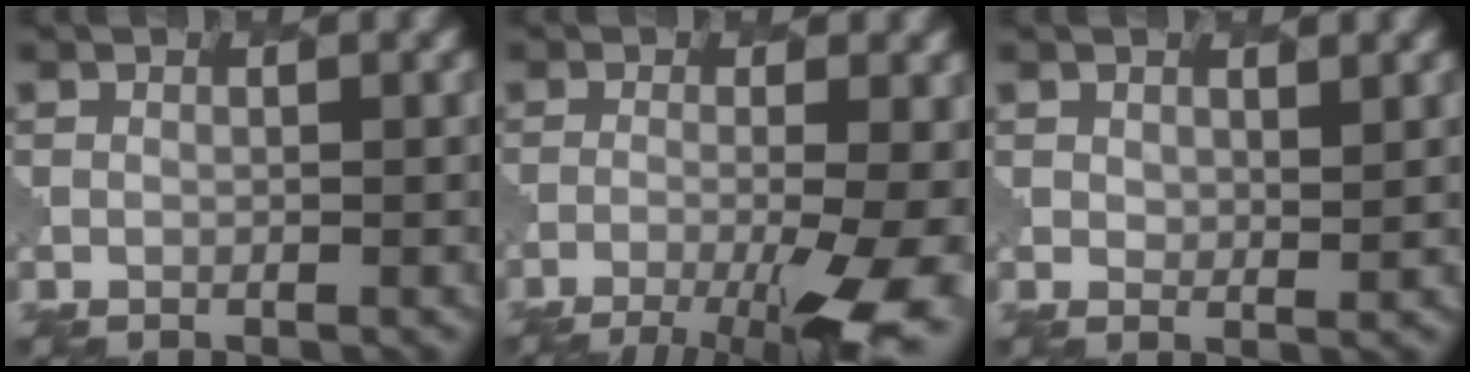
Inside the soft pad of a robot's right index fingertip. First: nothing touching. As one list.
[{"total": 8.3, "force": [-4.1, 2.0, 7.0], "torque": [-0.109, -0.016, -0.057]}, {"total": 1.3, "force": [1.2, 0.4, 0.5], "torque": [-0.009, -0.001, 0.027]}]